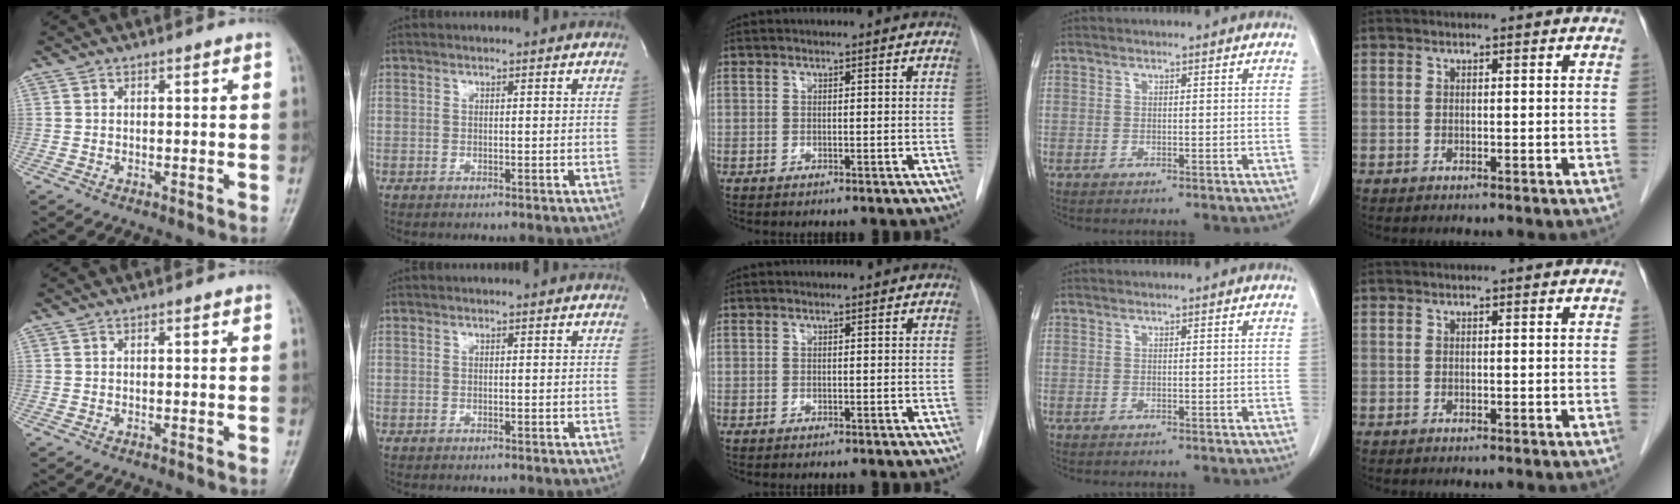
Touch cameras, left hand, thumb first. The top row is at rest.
{}